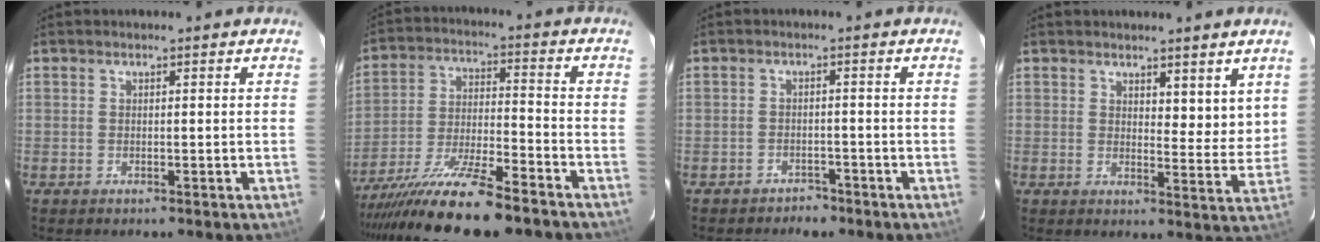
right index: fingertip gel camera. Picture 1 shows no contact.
{"total": 15.6, "force": [-12.6, 1.1, 9.0], "torque": [-0.174, -0.025, -0.221]}
{"total": 2.4, "force": [-2.1, 1.3, 0.2], "torque": [-0.010, 0.003, -0.028]}
{"total": 5.7, "force": [4.1, 2.3, 3.2], "torque": [-0.029, -0.016, 0.060]}